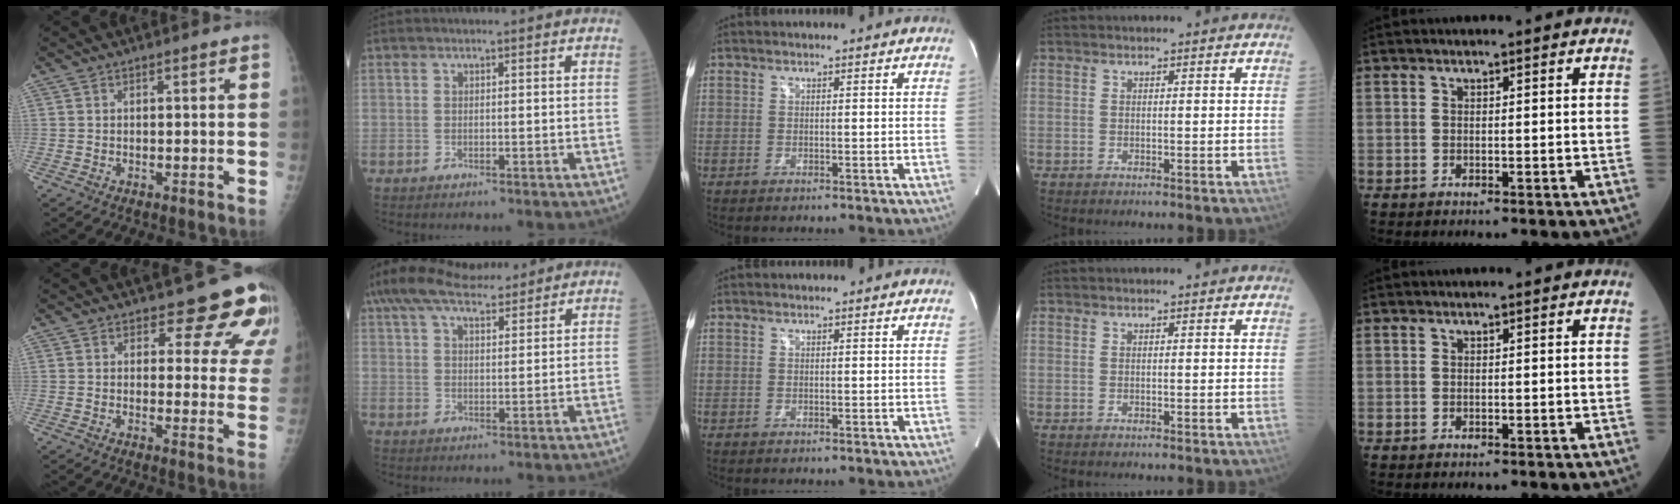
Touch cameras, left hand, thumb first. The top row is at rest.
{"thumb": {"total": 10.5, "force": [8.5, 4.8, 3.8], "torque": [0.003, -0.051, 0.075]}, "index": {"total": 11.9, "force": [10.3, 2.5, 5.4], "torque": [-0.105, 0.039, 0.174]}}